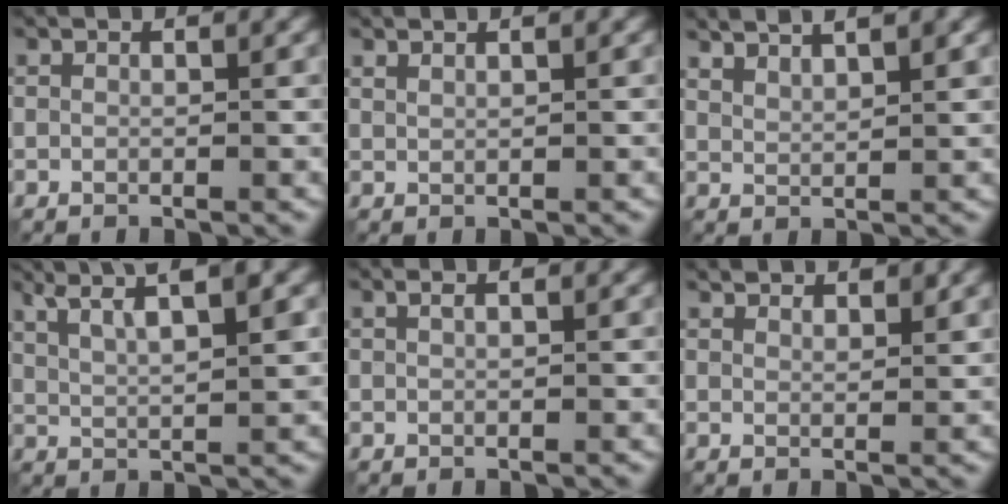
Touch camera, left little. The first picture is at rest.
{"total": 0.7, "force": [0.7, 0.1, 0.3], "torque": [-0.007, -0.001, 0.012]}
{"total": 3.8, "force": [3.0, 0.9, 2.2], "torque": [-0.016, 0.009, 0.036]}
{"total": 7.1, "force": [4.0, 1.6, 5.6], "torque": [-0.087, 0.020, 0.051]}
{"total": 0.7, "force": [0.4, 0.1, 0.6], "torque": [-0.014, 0.003, 0.006]}
{"total": 2.3, "force": [2.0, 0.7, 0.8], "torque": [-0.012, -0.001, 0.033]}